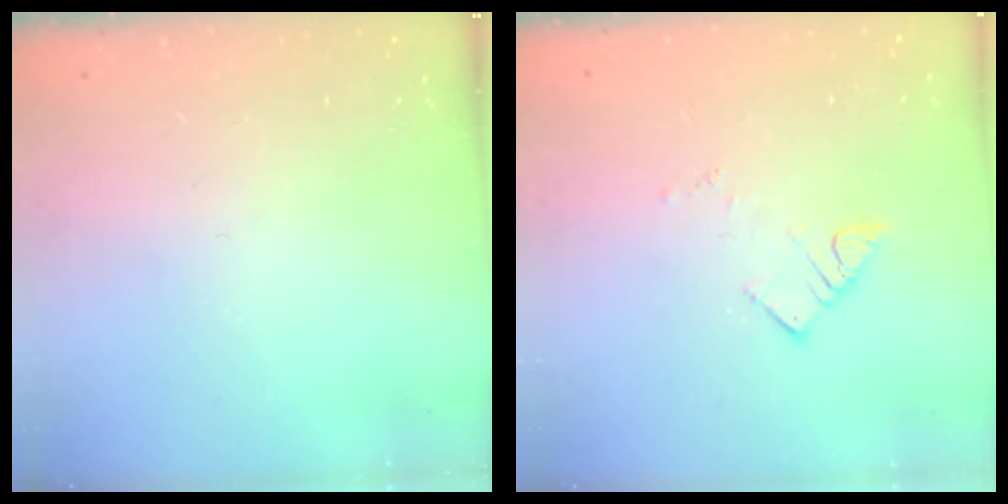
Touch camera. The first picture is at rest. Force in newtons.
{"total": 4.6, "press": 4.5, "slide": 0.2}